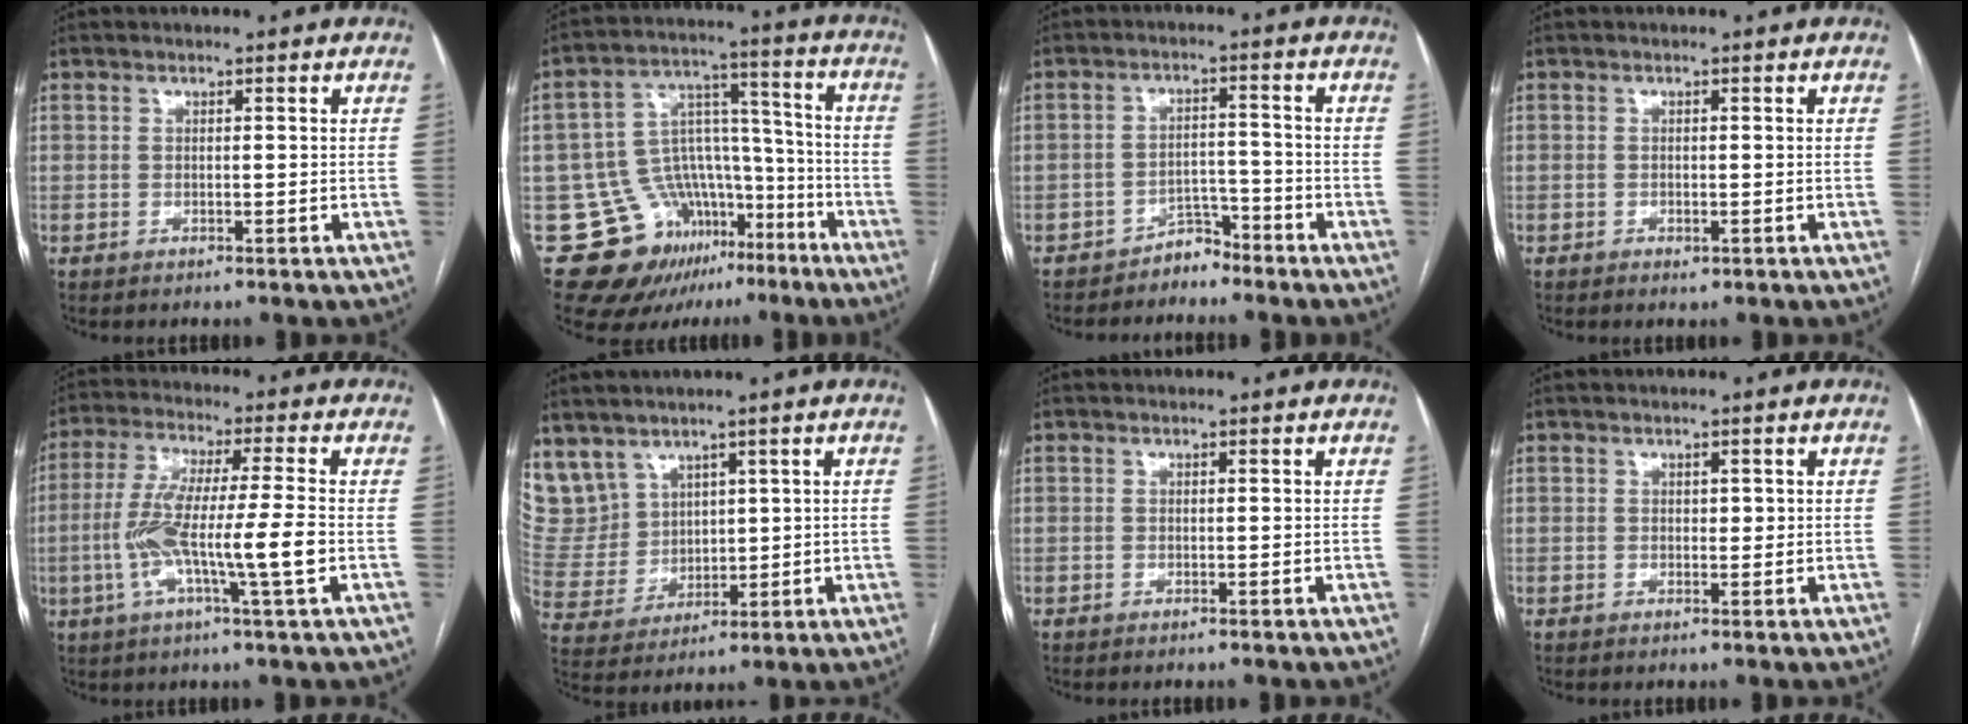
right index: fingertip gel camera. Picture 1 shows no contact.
{"total": 18.0, "force": [-10.4, 13.0, 7.0], "torque": [-0.114, 0.089, -0.147]}
{"total": 3.5, "force": [-3.2, 1.5, 0.3], "torque": [0.001, 0.005, -0.051]}
{"total": 0.9, "force": [-0.4, 0.5, 0.6], "torque": [-0.008, 0.000, -0.003]}
{"total": 12.4, "force": [-2.5, 0.1, 12.1], "torque": [-0.236, -0.001, -0.052]}
{"total": 10.3, "force": [6.5, 7.8, 1.8], "torque": [-0.063, 0.034, 0.161]}
{"total": 0.0}
{"total": 0.9, "force": [0.2, 0.7, 0.6], "torque": [-0.004, 0.001, 0.003]}